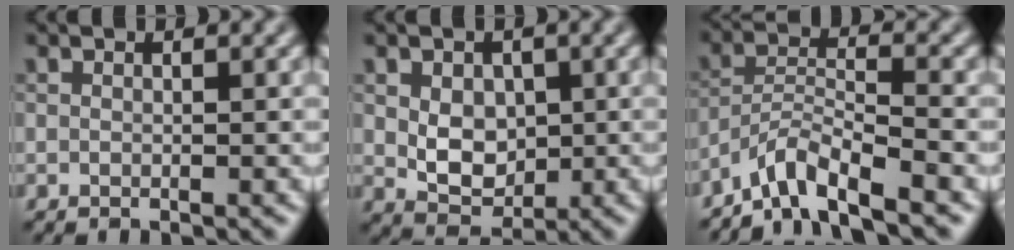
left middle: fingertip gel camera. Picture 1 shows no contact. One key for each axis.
{"total": 4.0, "fx": 0.2, "fy": 2.9, "fz": 2.7, "tx": -0.046, "ty": -0.007, "tz": 0.007}
{"total": 4.9, "fx": -4.1, "fy": 0.6, "fz": 2.7, "tx": -0.047, "ty": 0.003, "tz": -0.084}